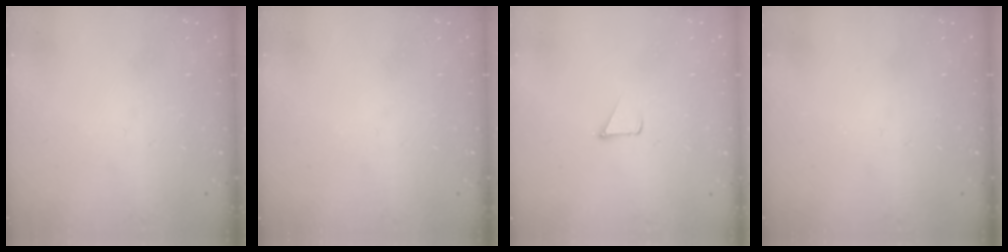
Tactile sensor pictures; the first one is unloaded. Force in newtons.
{"total": 0.0}
{"total": 1.8, "press": 1.7, "slide": 0.1}
{"total": 0.0}